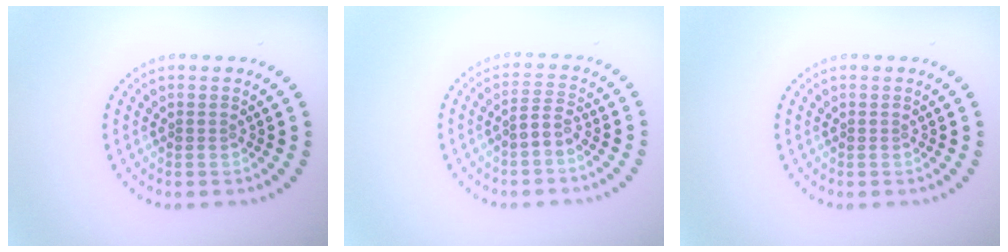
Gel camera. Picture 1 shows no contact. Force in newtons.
{"total": 1.5, "press": 1.2, "slide": 0.9}
{"total": 0.0}